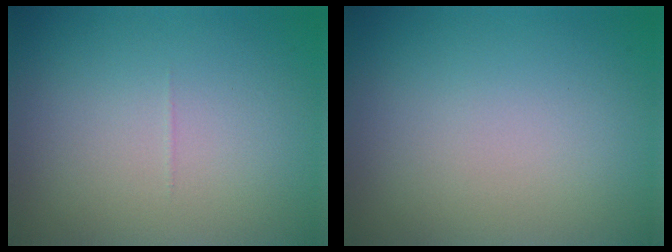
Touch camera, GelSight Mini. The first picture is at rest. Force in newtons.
{"total": 0.0}